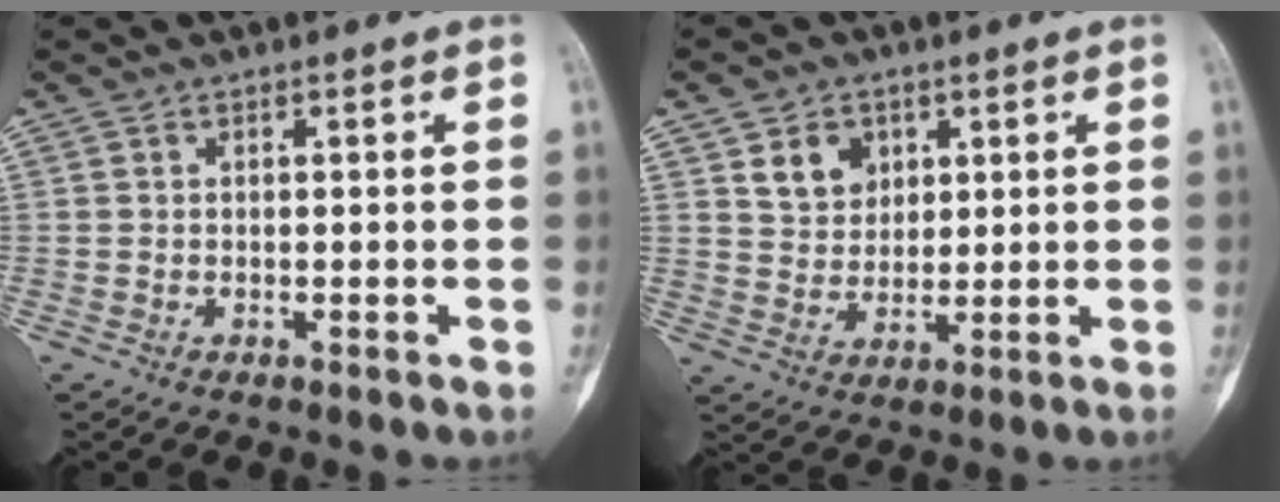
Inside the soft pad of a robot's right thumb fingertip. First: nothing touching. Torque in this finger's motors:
{"motor_torque": [-0.22, 0.27, 0.07, -0.02, 0.01]}